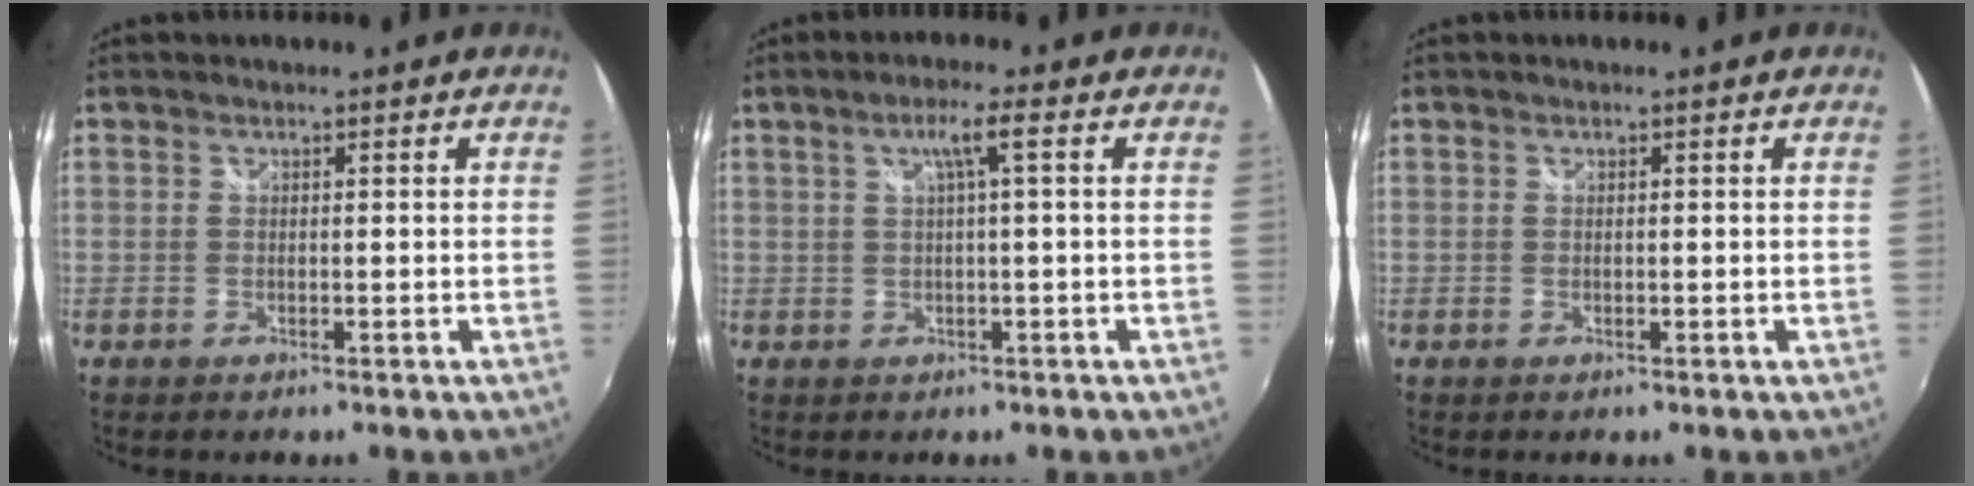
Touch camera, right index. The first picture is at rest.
{"total": 3.8, "force": [0.9, -0.3, 3.6], "torque": [-0.067, 0.006, 0.017]}
{"total": 0.0}